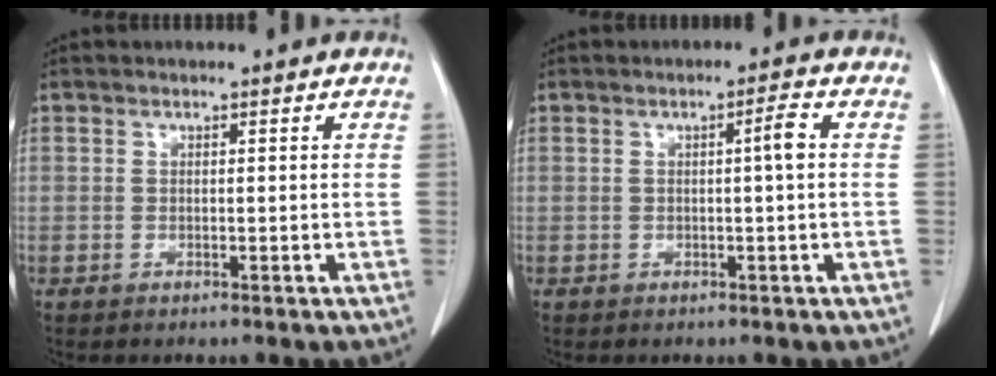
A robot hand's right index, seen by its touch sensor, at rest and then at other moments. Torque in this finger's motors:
{"motor_torque": [-0.08, 0.13, 0.01, 0.03]}